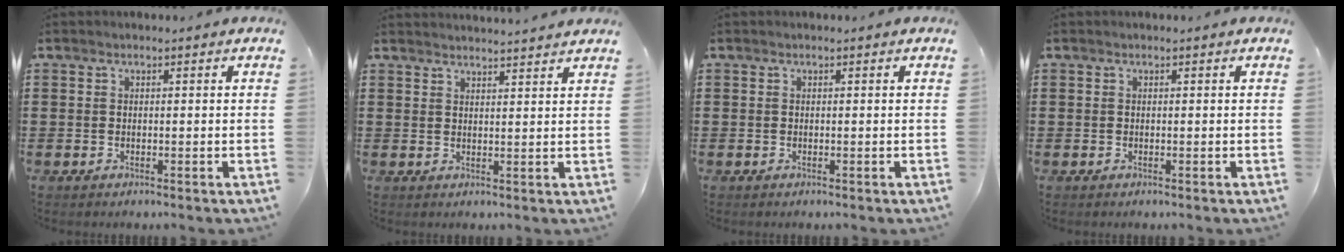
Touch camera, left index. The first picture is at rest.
{"total": 2.4, "force": [2.3, -0.5, 0.1], "torque": [-0.006, -0.008, 0.044]}
{"total": 0.0}
{"total": 0.0}